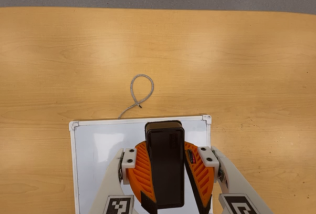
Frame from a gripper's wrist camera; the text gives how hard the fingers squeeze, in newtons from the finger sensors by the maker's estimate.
{"total": 11.1, "left": 11.3, "right": 10.9}